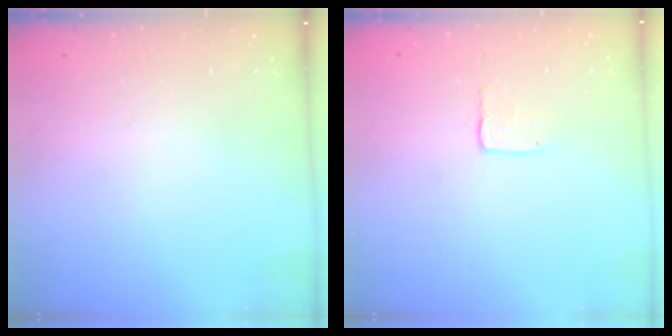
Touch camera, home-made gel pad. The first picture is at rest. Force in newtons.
{"total": 3.2, "press": 3.2, "slide": 0.2}